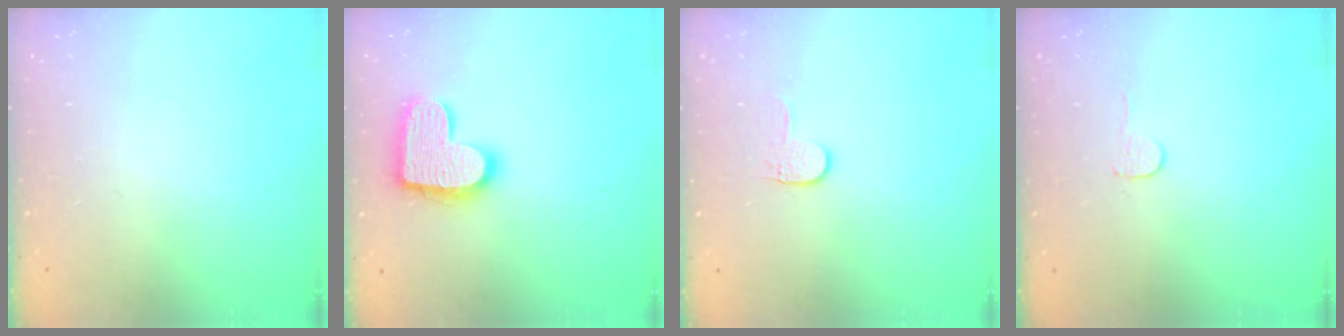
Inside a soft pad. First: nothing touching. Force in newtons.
{"total": 15.3, "press": 15.3, "slide": 1.1}
{"total": 4.0, "press": 4.0, "slide": 0.5}
{"total": 3.0, "press": 3.0, "slide": 0.3}